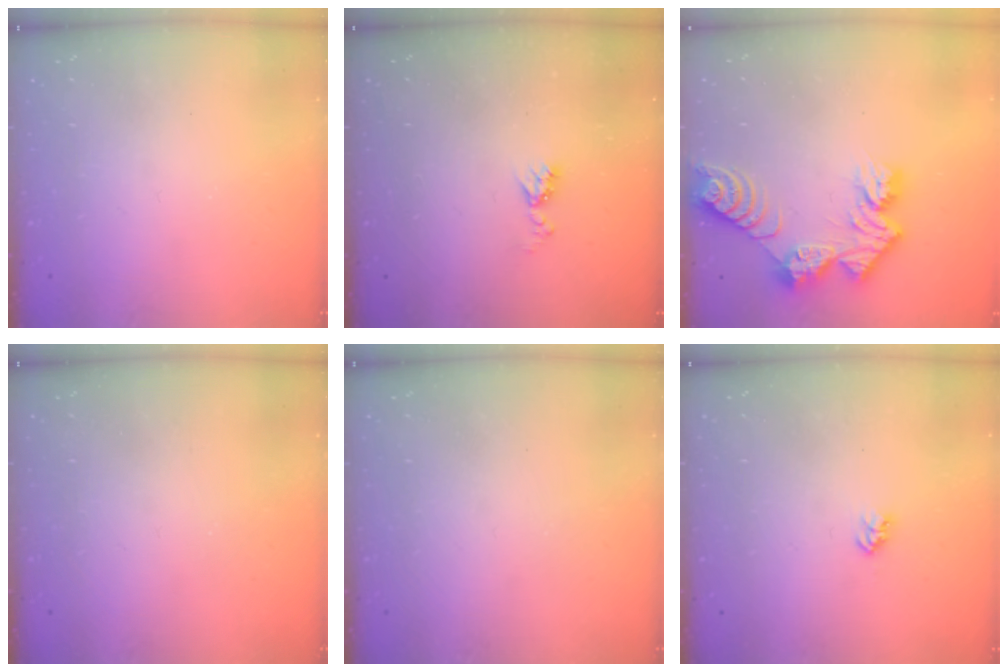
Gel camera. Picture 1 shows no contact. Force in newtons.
{"total": 5.9, "press": 5.9, "slide": 0.8}
{"total": 11.0, "press": 11.0, "slide": 0.8}
{"total": 0.0}
{"total": 0.0}
{"total": 2.7, "press": 2.7, "slide": 0.4}